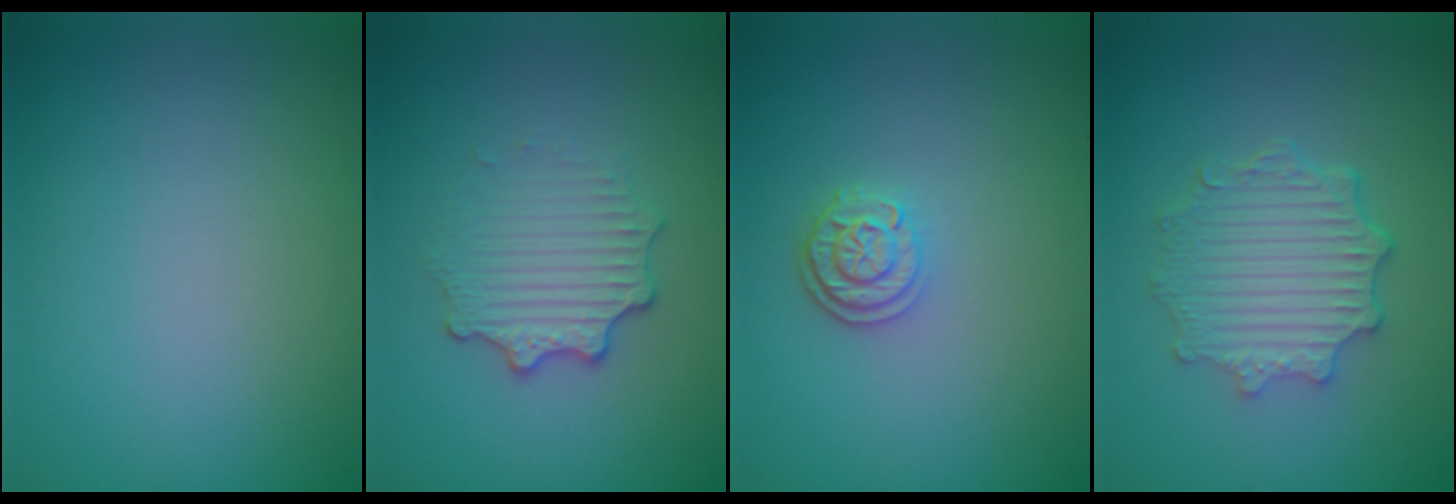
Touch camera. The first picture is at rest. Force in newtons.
{"total": 3.3, "press": 2.6, "slide": 2.0}
{"total": 2.6, "press": 2.2, "slide": 1.4}
{"total": 4.6, "press": 3.8, "slide": 2.7}